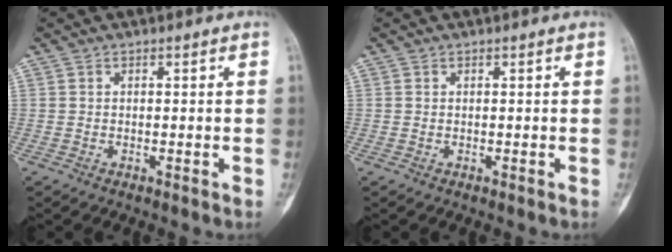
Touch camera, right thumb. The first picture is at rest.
{"total": 0.0}